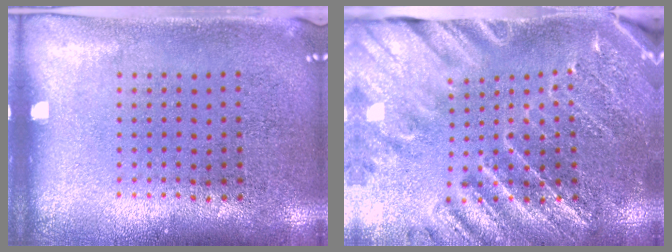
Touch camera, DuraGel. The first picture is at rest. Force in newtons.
{"total": 3.2, "press": 3.1, "slide": 0.8}